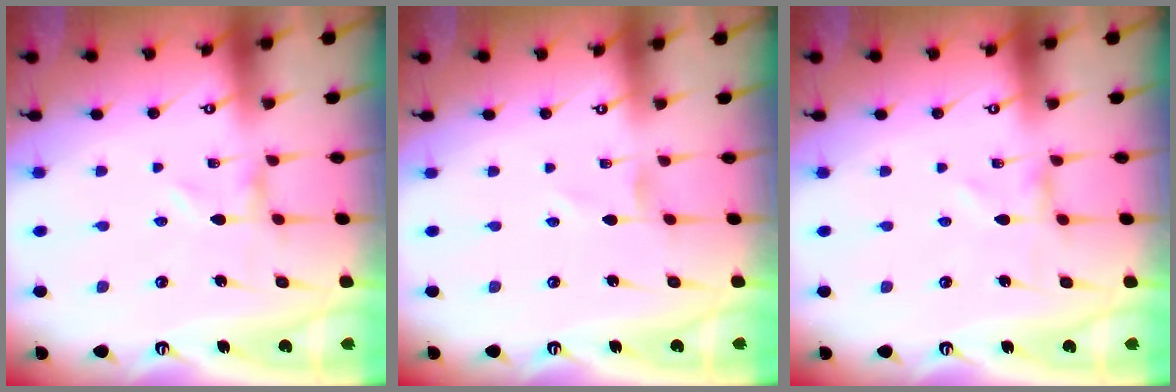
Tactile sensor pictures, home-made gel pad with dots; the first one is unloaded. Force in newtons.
{"total": 0.0}
{"total": 0.9, "press": 0.9, "slide": 0.1}